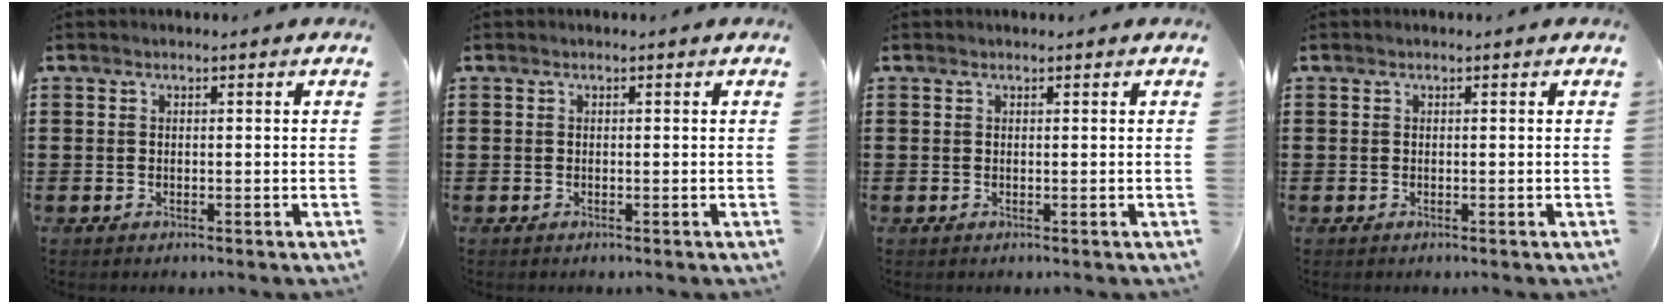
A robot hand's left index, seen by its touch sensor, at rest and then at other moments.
{"total": 0.0}
{"total": 0.0}
{"total": 0.0}